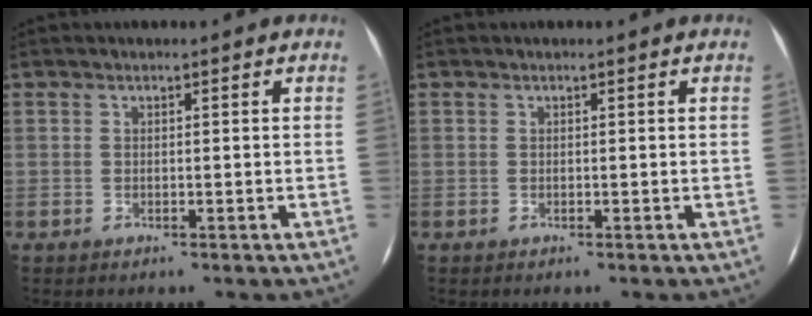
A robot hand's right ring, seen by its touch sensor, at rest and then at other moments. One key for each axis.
{"total": 0.0}